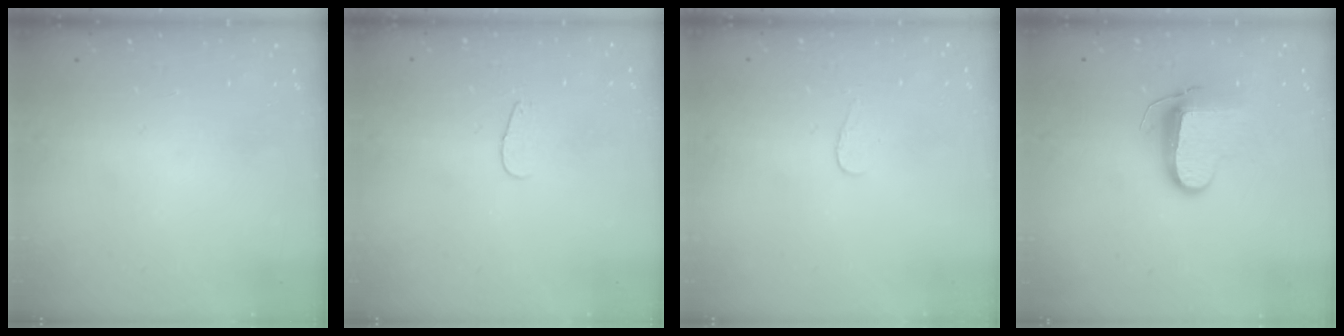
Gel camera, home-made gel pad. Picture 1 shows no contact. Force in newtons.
{"total": 2.8, "press": 2.8, "slide": 0.2}
{"total": 3.0, "press": 3.0, "slide": 0.3}
{"total": 9.4, "press": 9.4, "slide": 0.7}